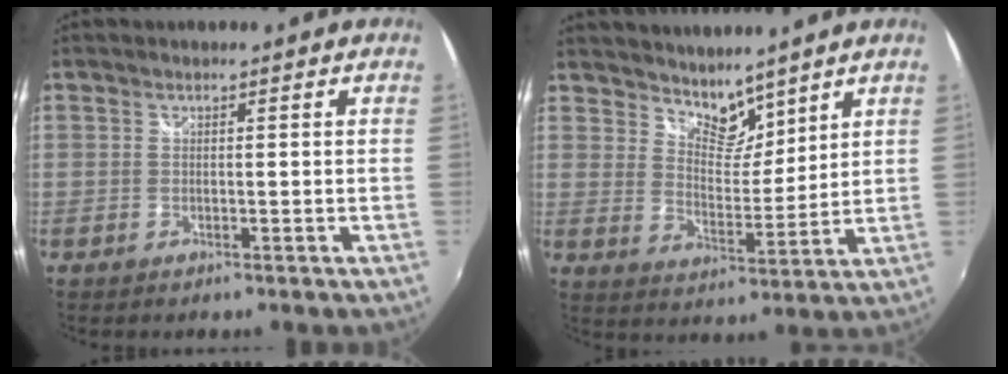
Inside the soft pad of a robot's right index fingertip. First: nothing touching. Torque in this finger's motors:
{"motor_torque": [-0.10, 0.50, -0.06, -0.01]}